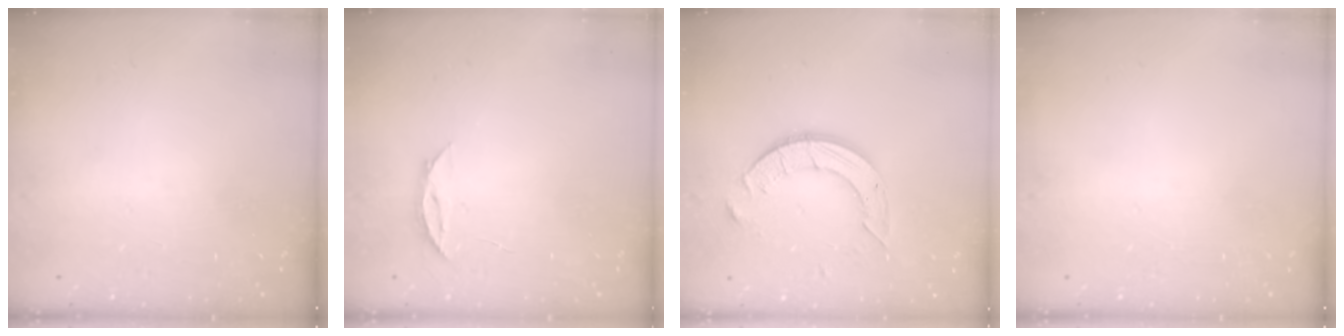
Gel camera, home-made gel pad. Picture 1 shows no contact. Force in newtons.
{"total": 3.7, "press": 3.6, "slide": 0.4}
{"total": 9.8, "press": 9.8, "slide": 0.9}
{"total": 0.0}